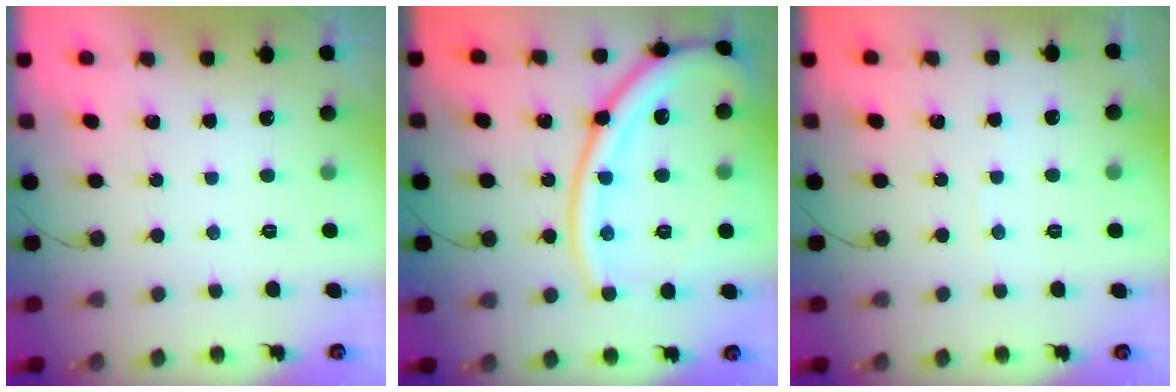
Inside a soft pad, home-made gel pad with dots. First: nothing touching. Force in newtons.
{"total": 21.4, "press": 21.2, "slide": 2.7}
{"total": 1.6, "press": 1.6, "slide": 0.2}